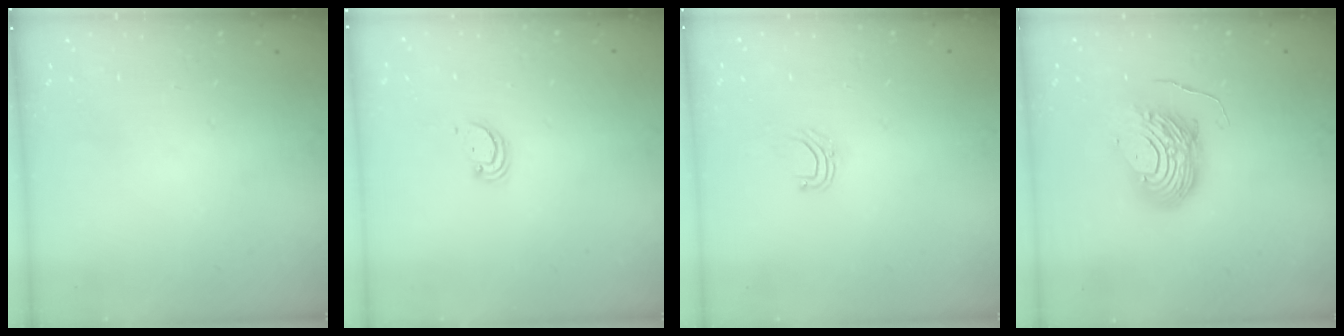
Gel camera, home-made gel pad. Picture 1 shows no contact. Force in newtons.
{"total": 2.4, "press": 2.4, "slide": 0.2}
{"total": 4.9, "press": 4.8, "slide": 0.5}
{"total": 10.4, "press": 10.3, "slide": 1.1}